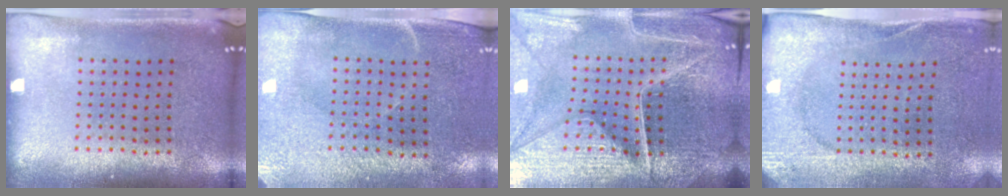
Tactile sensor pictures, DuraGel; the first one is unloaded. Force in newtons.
{"total": 2.9, "press": 2.5, "slide": 1.5}
{"total": 5.4, "press": 5.1, "slide": 1.8}
{"total": 2.6, "press": 2.4, "slide": 1.0}